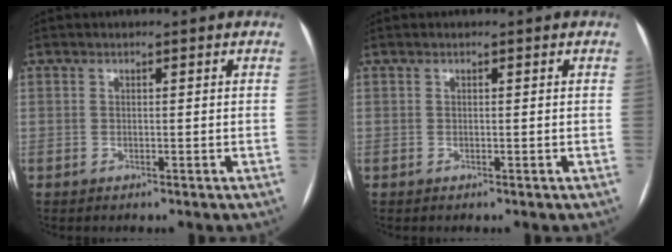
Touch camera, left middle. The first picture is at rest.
{"total": 0.0}